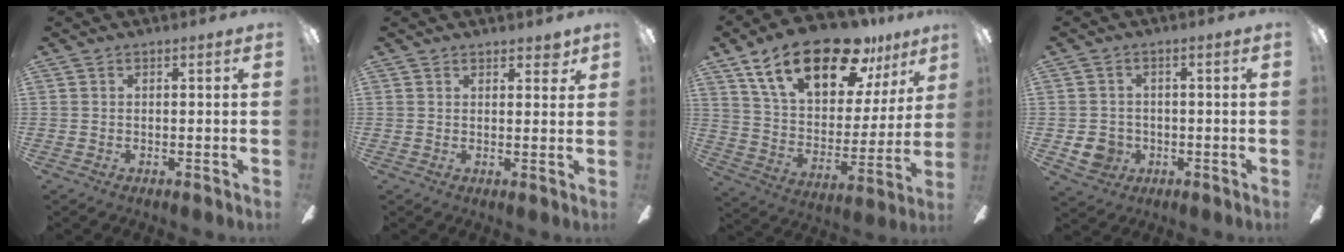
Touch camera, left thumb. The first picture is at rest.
{"total": 3.0, "force": [2.4, 1.1, 1.5], "torque": [-0.008, -0.009, 0.037]}
{"total": 24.4, "force": [15.5, 11.0, 15.3], "torque": [-0.262, -0.083, 0.264]}
{"total": 5.3, "force": [-1.2, 4.9, 1.7], "torque": [-0.038, 0.010, -0.020]}